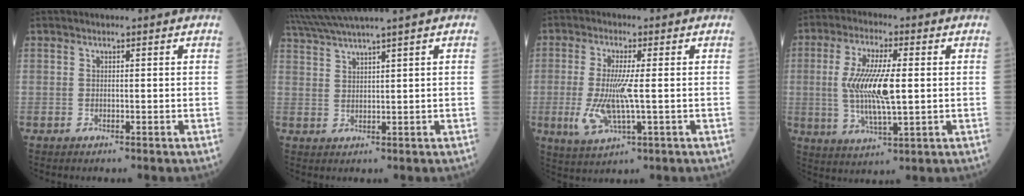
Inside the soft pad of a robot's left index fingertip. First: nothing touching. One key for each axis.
{"total": 7.4, "fx": 6.3, "fy": -1.9, "fz": 3.2, "tx": -0.060, "ty": 0.022, "tz": 0.120}
{"total": 6.5, "fx": -0.8, "fy": 1.0, "fz": 6.4, "tx": -0.147, "ty": -0.010, "tz": -0.010}
{"total": 10.9, "fx": 0.5, "fy": 2.2, "fz": 10.6, "tx": -0.222, "ty": -0.001, "tz": 0.013}